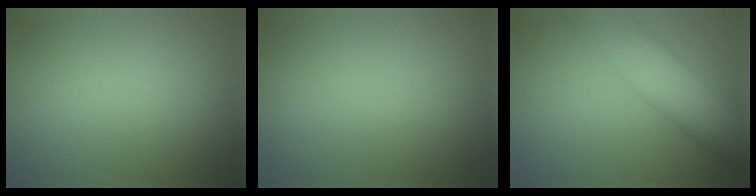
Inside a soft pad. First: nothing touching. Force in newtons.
{"total": 0.0}
{"total": 9.5, "press": 9.5, "slide": 0.7}